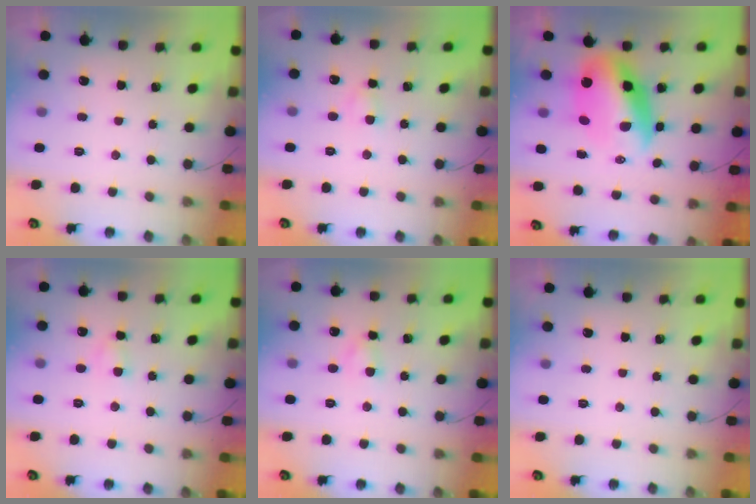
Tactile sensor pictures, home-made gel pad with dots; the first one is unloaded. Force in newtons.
{"total": 2.7, "press": 2.5, "slide": 1.1}
{"total": 12.5, "press": 12.1, "slide": 3.1}
{"total": 2.7, "press": 2.5, "slide": 1.1}
{"total": 2.5, "press": 2.3, "slide": 1.0}
{"total": 0.0}